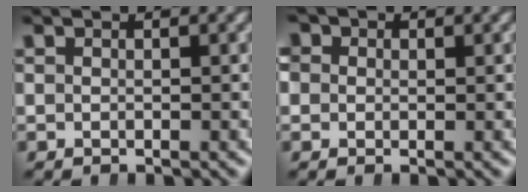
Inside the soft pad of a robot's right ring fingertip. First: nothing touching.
{"total": 5.0, "force": [0.4, 4.6, 2.0], "torque": [-0.047, 0.005, -0.004]}